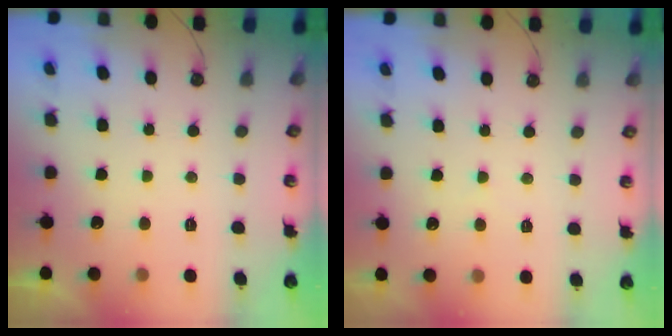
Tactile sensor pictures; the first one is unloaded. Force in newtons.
{"total": 2.3, "press": 2.2, "slide": 0.4}